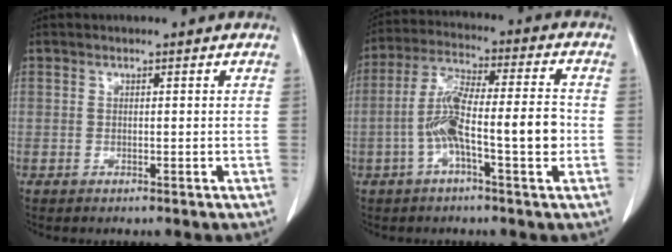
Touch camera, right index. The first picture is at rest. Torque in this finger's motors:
{"motor_torque": [0.50, -0.20, 0.37, 0.15]}